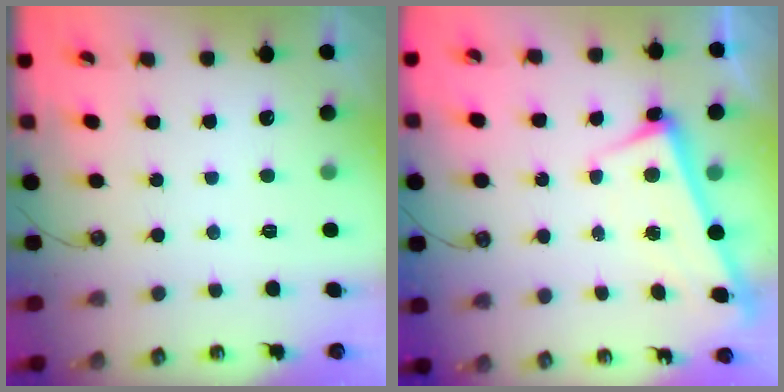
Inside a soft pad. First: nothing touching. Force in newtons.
{"total": 2.6, "press": 2.6, "slide": 0.3}